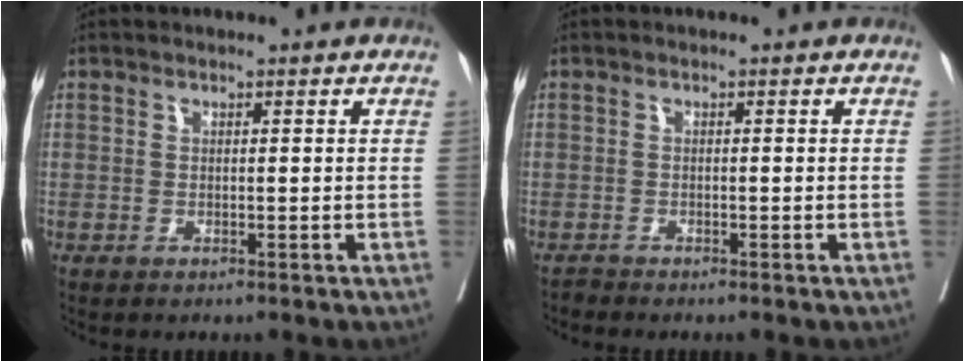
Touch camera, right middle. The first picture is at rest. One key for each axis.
{"total": 0.6, "fx": -0.5, "fy": -0.2, "fz": -0.2, "tx": 0.002, "ty": -0.006, "tz": -0.009}